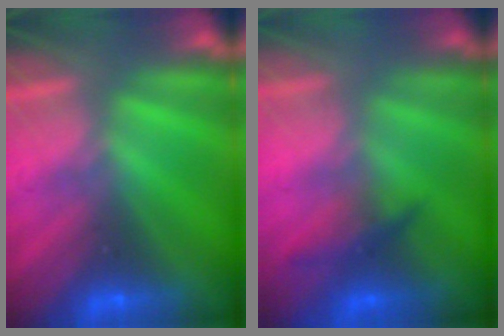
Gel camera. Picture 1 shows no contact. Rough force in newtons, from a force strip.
{"total": 1.8}